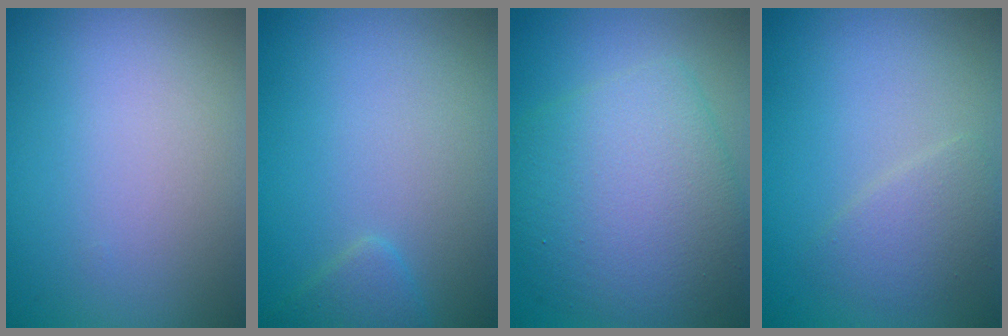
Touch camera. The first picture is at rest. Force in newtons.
{"total": 1.4, "press": 1.4, "slide": 0.1}
{"total": 8.2, "press": 8.2, "slide": 0.3}
{"total": 2.2, "press": 2.2, "slide": 0.1}